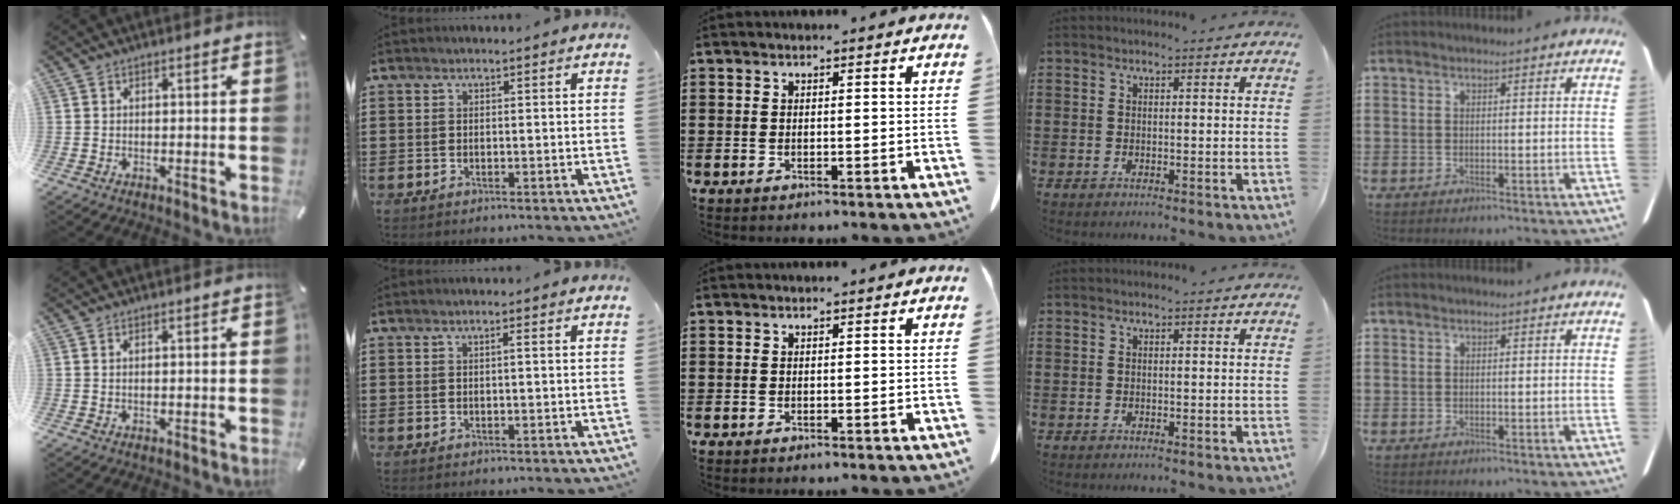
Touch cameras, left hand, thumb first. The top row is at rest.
{"thumb": {"total": 0.9, "force": [0.2, 0.1, 0.8], "torque": [-0.016, -0.003, 0.004]}, "index": {"total": 1.0, "force": [0.2, 0.0, 0.9], "torque": [-0.016, -0.002, 0.003]}}